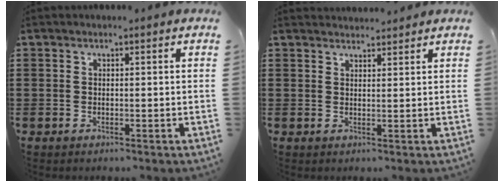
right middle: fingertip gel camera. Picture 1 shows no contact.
{"total": 1.9, "force": [1.9, 0.2, 0.0], "torque": [-0.005, 0.004, 0.037]}